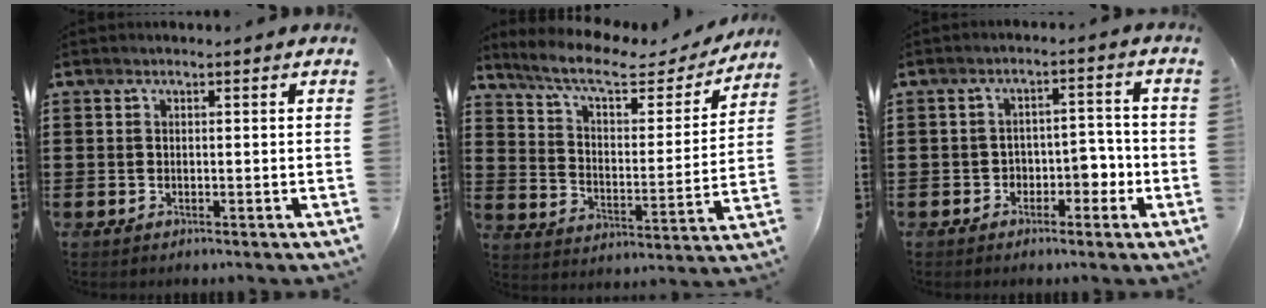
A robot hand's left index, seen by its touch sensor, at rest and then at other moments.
{"total": 8.2, "force": [6.4, 2.0, 4.6], "torque": [-0.108, -0.032, 0.106]}
{"total": 4.1, "force": [-2.3, 2.5, 2.3], "torque": [-0.045, 0.012, -0.047]}